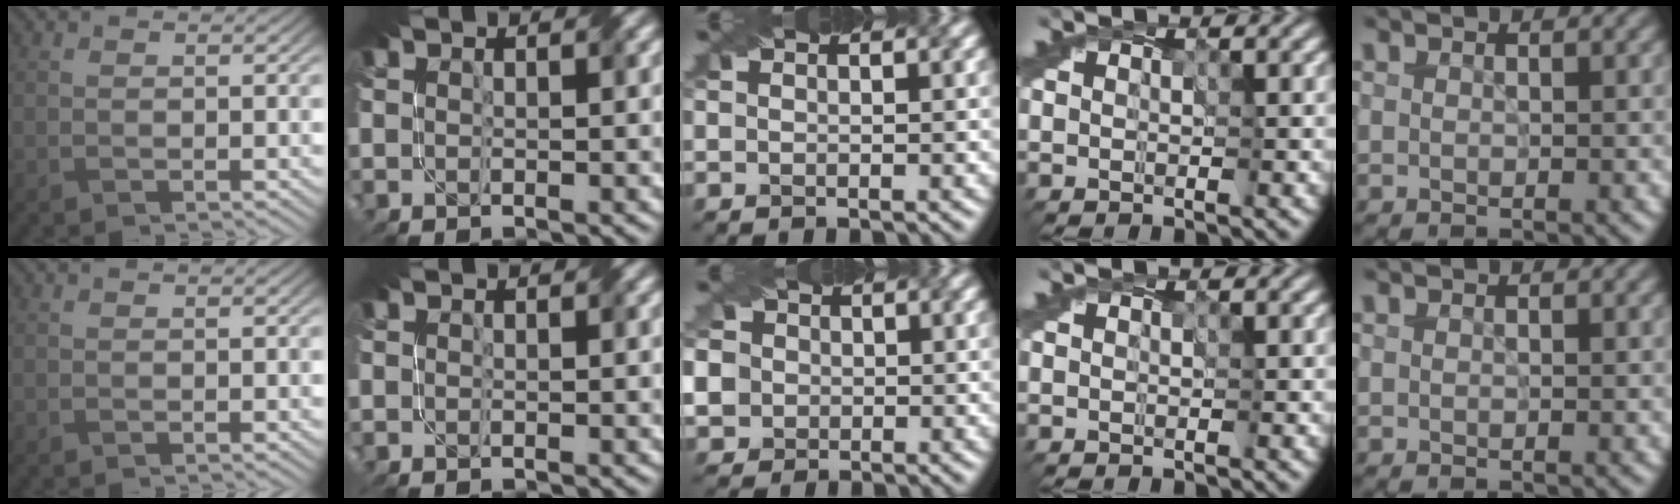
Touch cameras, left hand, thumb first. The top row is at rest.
{"middle": {"total": 8.2, "force": [0.5, 7.6, 2.9], "torque": [-0.071, 0.026, -0.006]}}